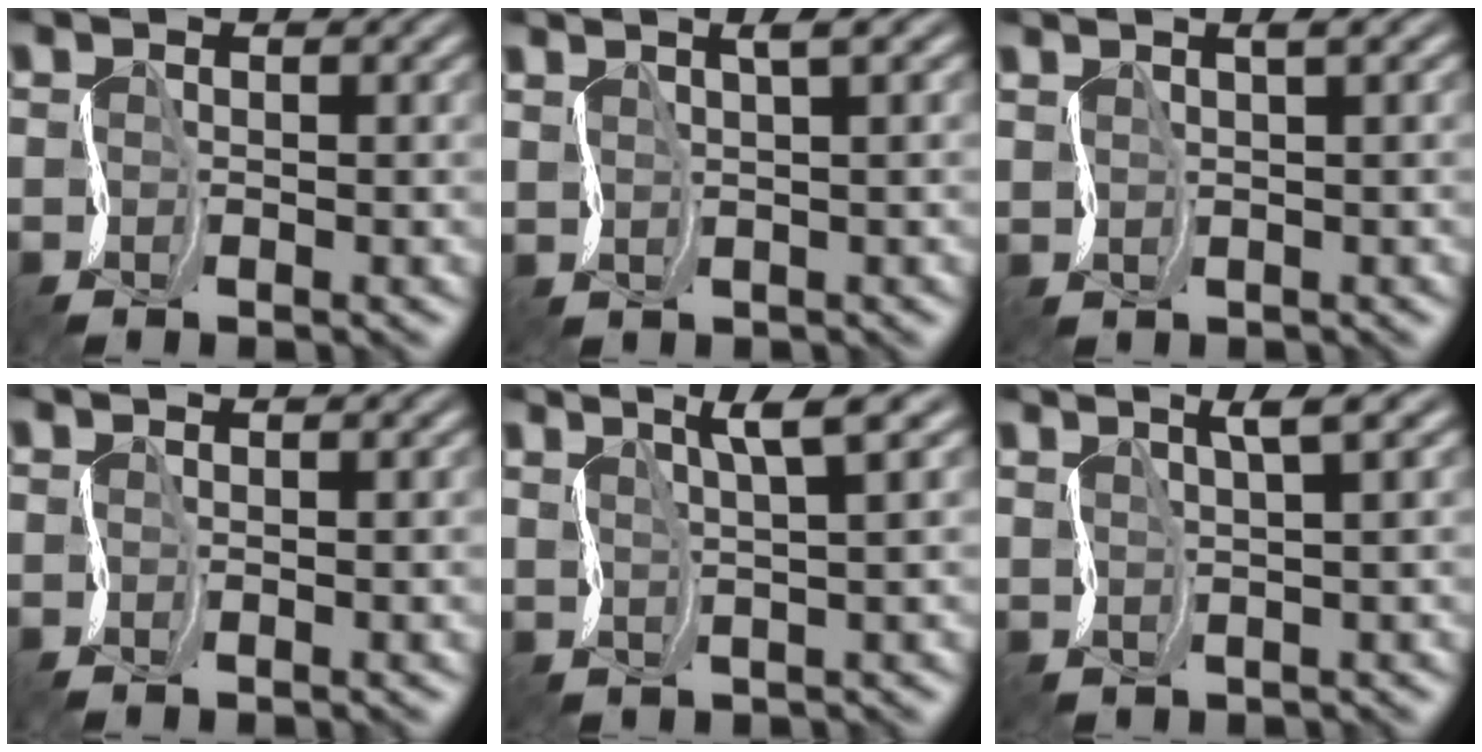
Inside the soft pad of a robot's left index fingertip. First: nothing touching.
{"total": 1.8, "force": [1.6, 0.2, 0.8], "torque": [-0.008, 0.008, 0.027]}
{"total": 1.5, "force": [1.4, 0.2, 0.4], "torque": [-0.003, 0.003, 0.024]}
{"total": 0.8, "force": [-0.1, 0.3, 0.8], "torque": [-0.008, -0.001, -0.001]}
{"total": 2.9, "force": [2.1, 0.3, 1.9], "torque": [-0.024, 0.011, 0.042]}
{"total": 2.2, "force": [1.8, 0.2, 1.2], "torque": [-0.013, 0.010, 0.032]}